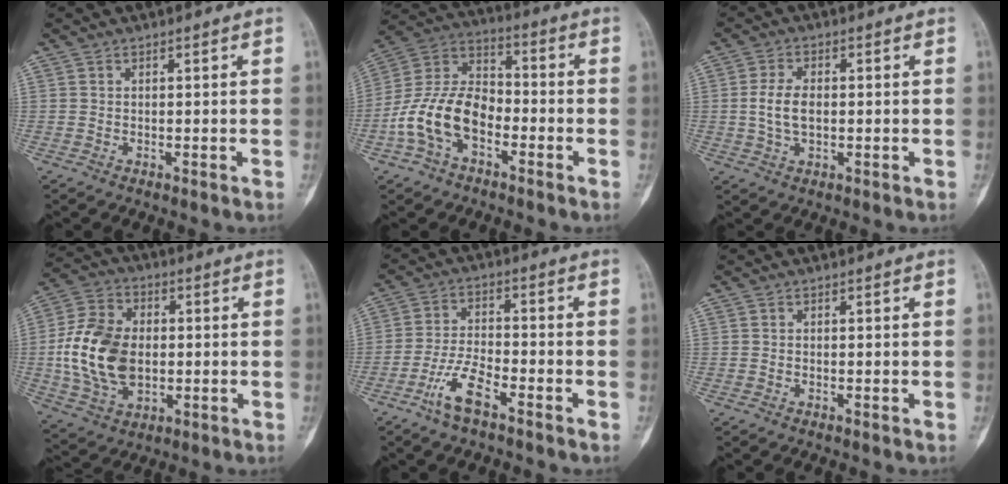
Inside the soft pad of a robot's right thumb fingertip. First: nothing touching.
{"total": 14.3, "force": [-5.1, 8.8, 10.0], "torque": [-0.191, 0.051, -0.104]}
{"total": 5.6, "force": [-0.1, 3.2, 4.5], "torque": [-0.095, 0.004, -0.003]}
{"total": 16.5, "force": [-0.6, 11.1, 12.1], "torque": [-0.223, 0.009, -0.007]}
{"total": 7.5, "force": [-4.6, 2.3, 5.4], "torque": [-0.114, 0.023, -0.091]}
{"total": 0.0}